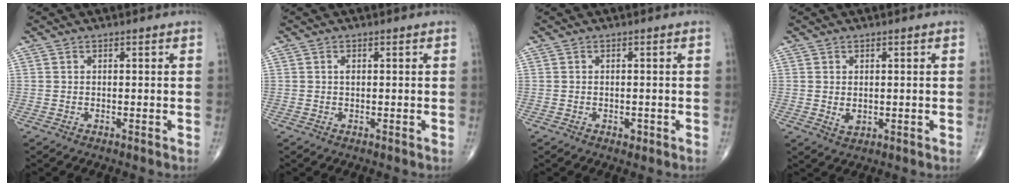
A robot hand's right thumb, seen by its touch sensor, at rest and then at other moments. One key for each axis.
{"total": 0.7, "fx": 0.1, "fy": 0.4, "fz": 0.6, "tx": -0.010, "ty": 0.001, "tz": 0.000}
{"total": 1.1, "fx": -0.5, "fy": 0.7, "fz": 0.6, "tx": -0.008, "ty": 0.000, "tz": -0.006}
{"total": 2.2, "fx": 0.1, "fy": 1.5, "fz": 1.6, "tx": -0.026, "ty": -0.007, "tz": 0.008}